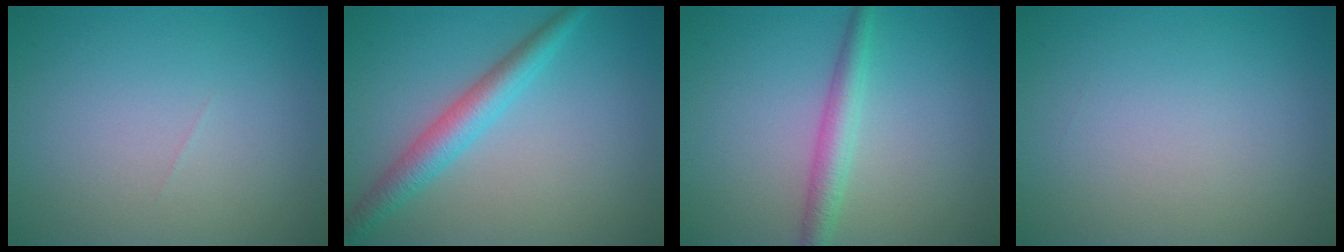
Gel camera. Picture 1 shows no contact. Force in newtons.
{"total": 3.7, "press": 3.7, "slide": 0.1}
{"total": 2.7, "press": 2.7, "slide": 0.0}
{"total": 0.0}